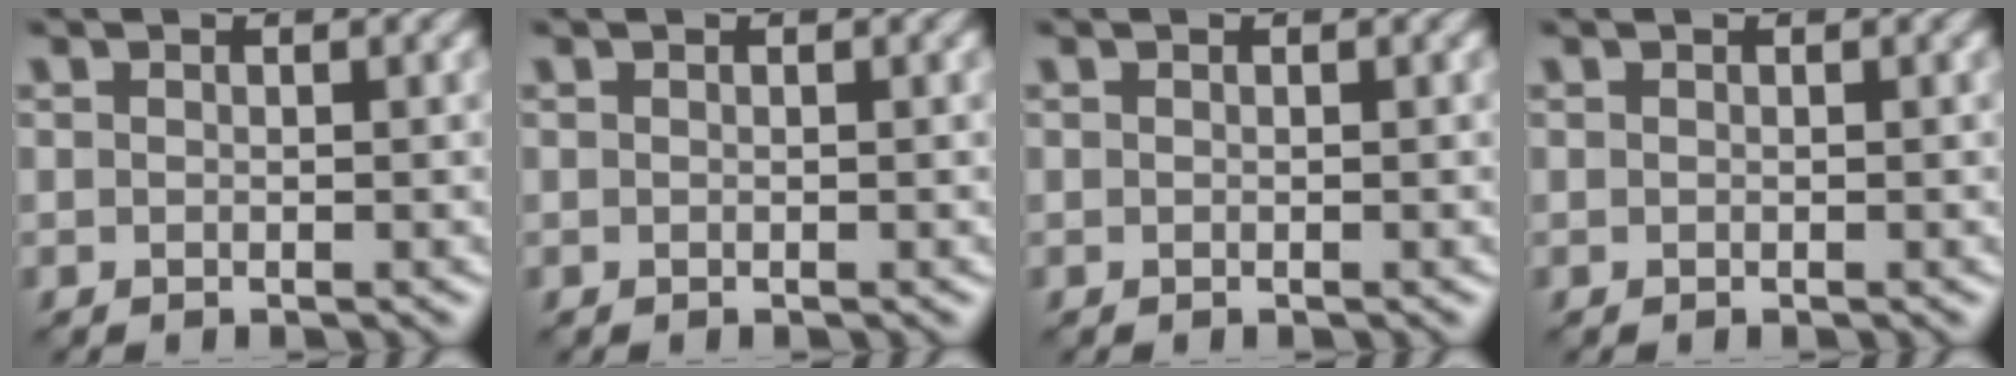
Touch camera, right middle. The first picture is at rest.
{"total": 0.0}
{"total": 0.0}
{"total": 0.0}